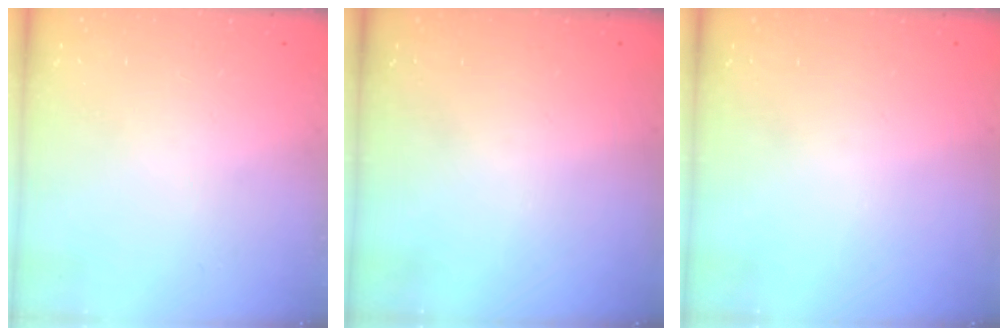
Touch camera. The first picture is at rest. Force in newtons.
{"total": 0.0}
{"total": 0.0}